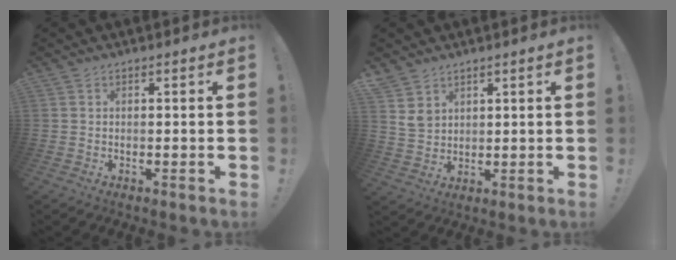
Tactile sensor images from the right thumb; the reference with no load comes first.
{"total": 5.9, "force": [3.6, 4.1, 2.1], "torque": [-0.037, -0.015, 0.073]}